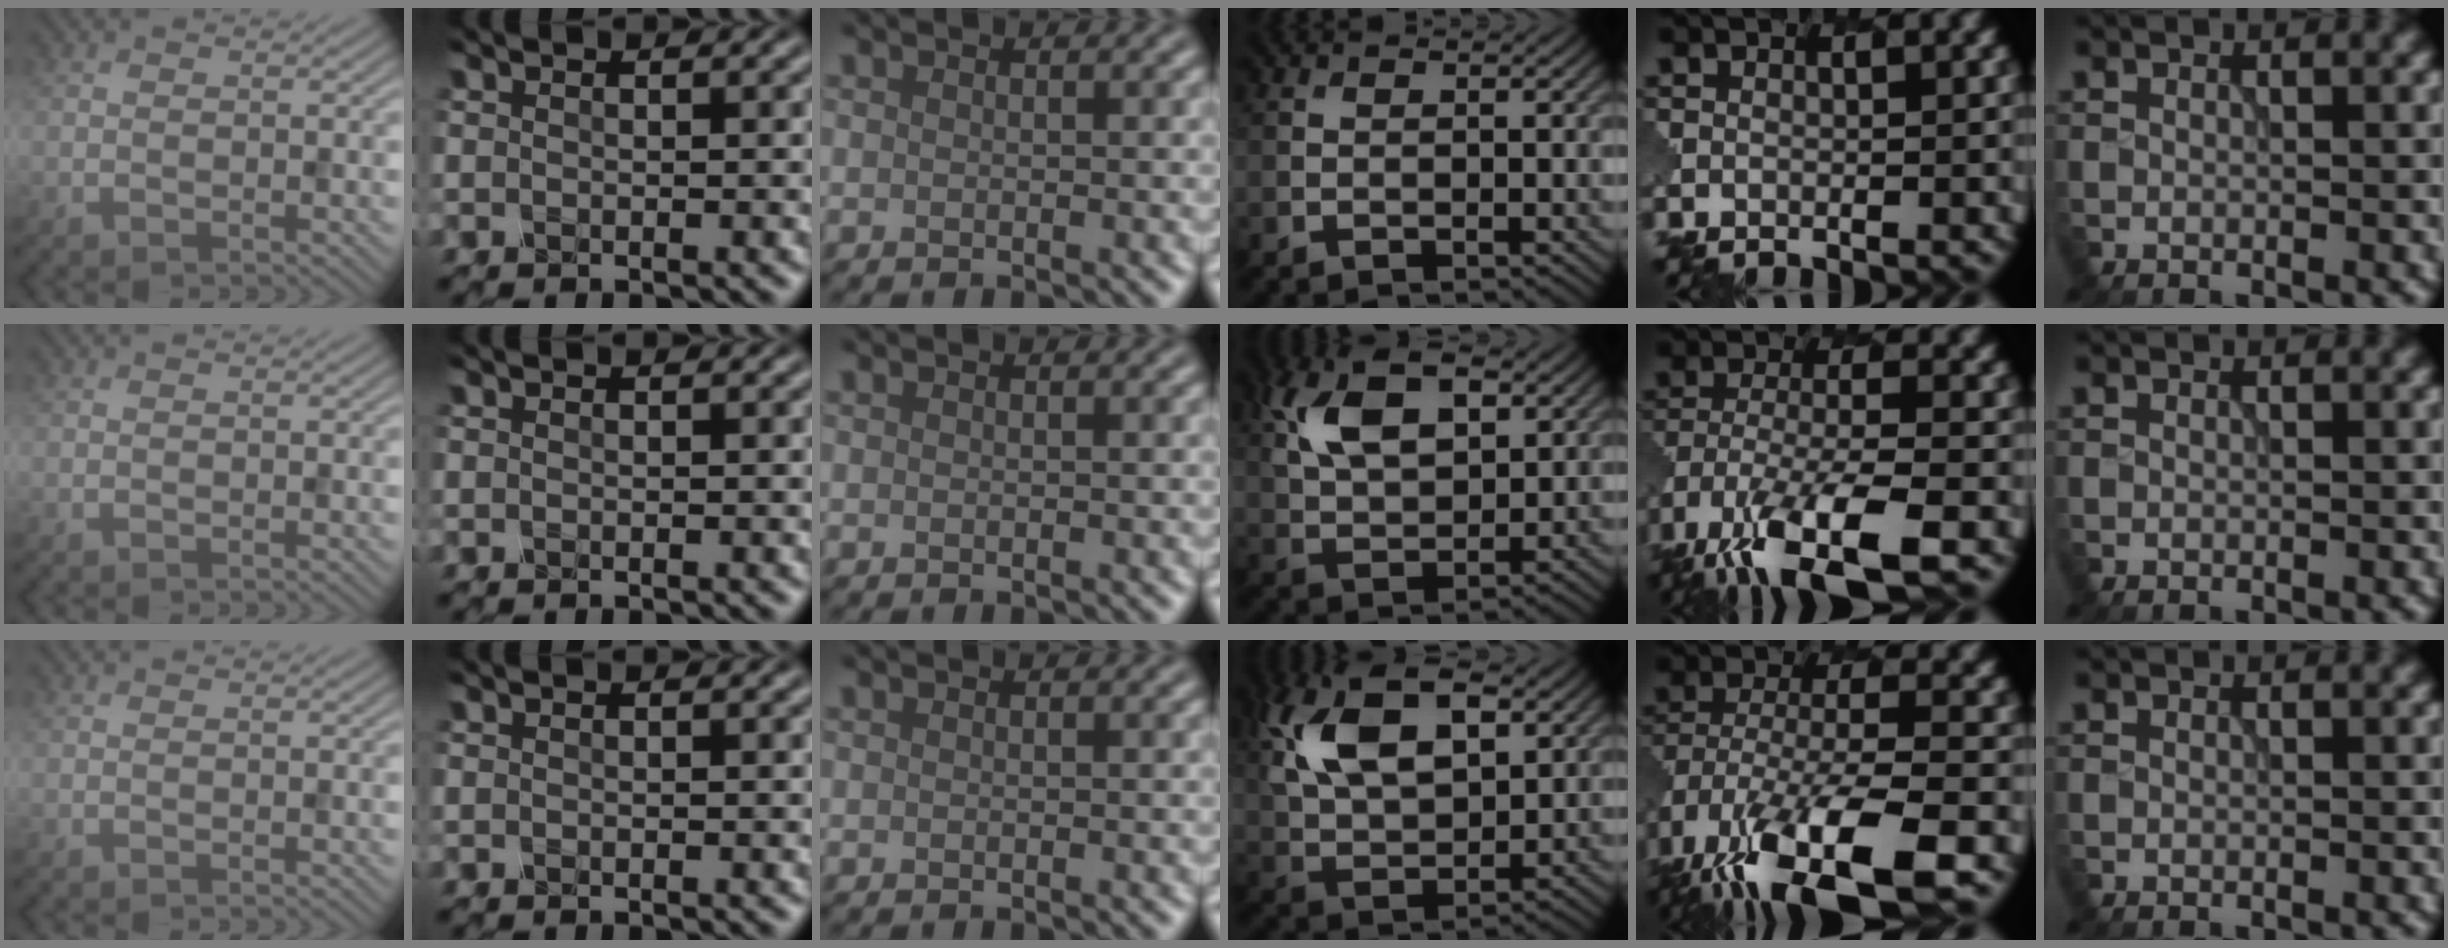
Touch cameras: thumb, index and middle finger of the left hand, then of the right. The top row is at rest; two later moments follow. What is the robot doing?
{"motion": "insert", "object": "pen bag"}